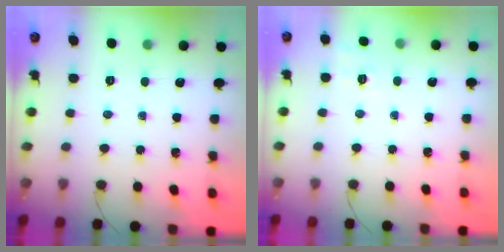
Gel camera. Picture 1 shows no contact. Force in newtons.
{"total": 7.2, "press": 6.9, "slide": 1.8}